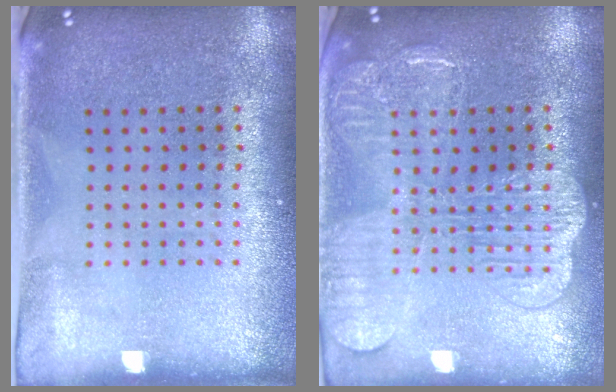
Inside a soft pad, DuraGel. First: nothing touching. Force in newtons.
{"total": 4.0, "press": 4.0, "slide": 0.5}